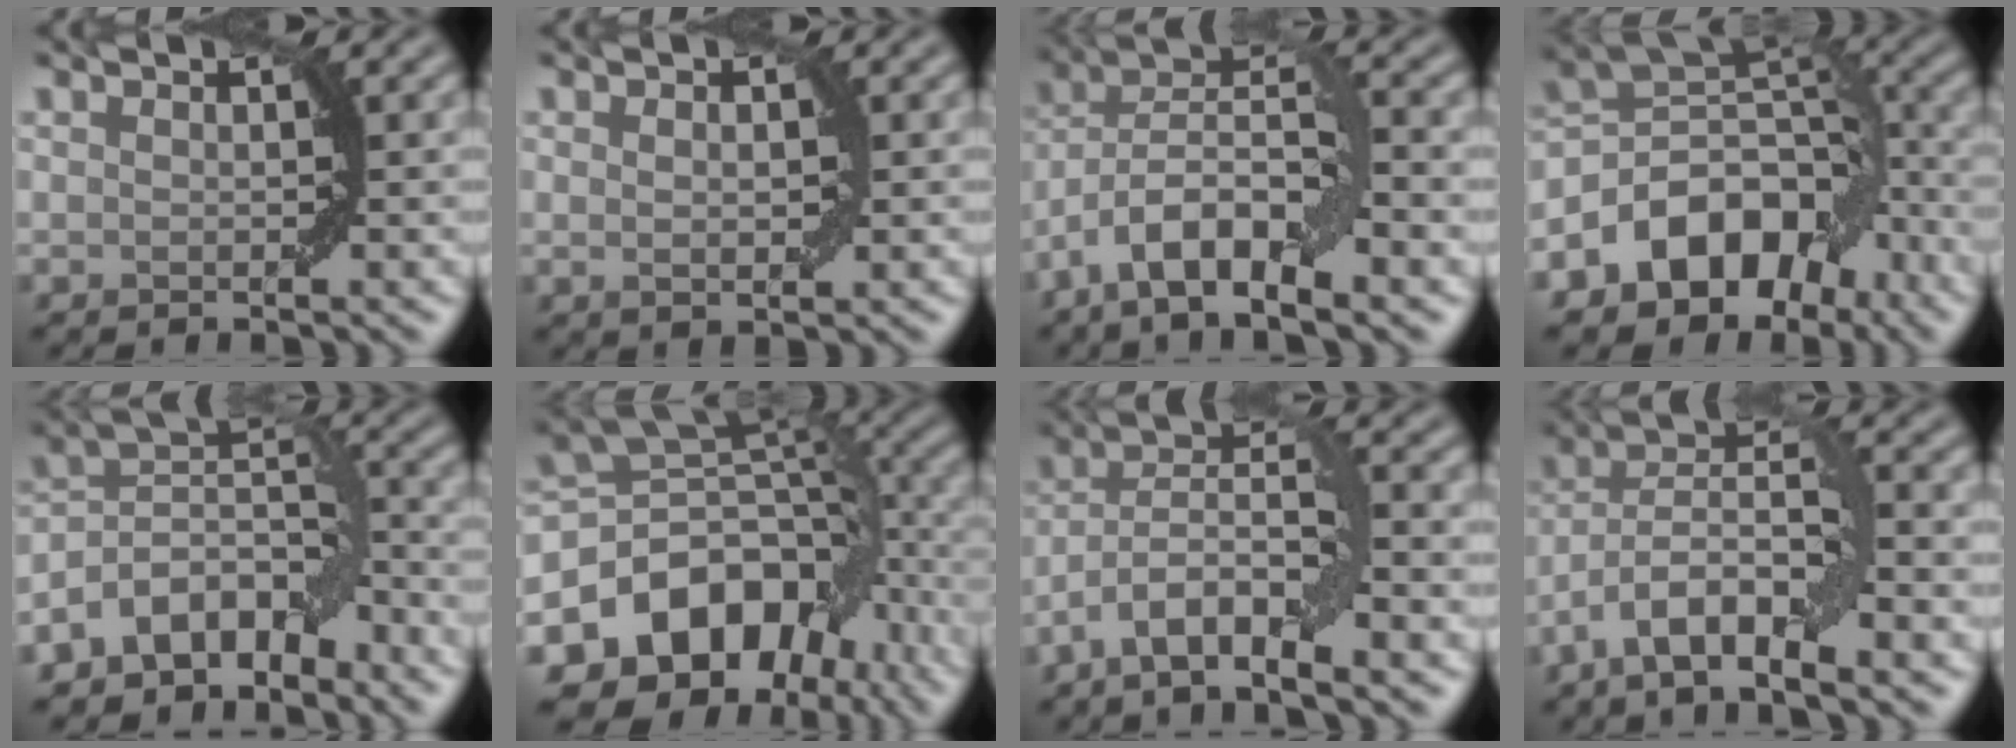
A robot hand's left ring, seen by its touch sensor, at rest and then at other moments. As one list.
[{"total": 1.6, "force": [0.3, 0.8, 1.4], "torque": [-0.025, 0.001, 0.008]}, {"total": 8.6, "force": [-4.1, 2.9, 7.0], "torque": [-0.125, 0.015, -0.084]}, {"total": 9.7, "force": [-5.1, 6.6, 4.9], "torque": [-0.067, 0.010, -0.101]}, {"total": 8.0, "force": [-5.4, 4.3, 4.1], "torque": [-0.047, 0.010, -0.113]}, {"total": 13.6, "force": [-5.9, 9.7, 7.4], "torque": [-0.132, 0.002, -0.103]}, {"total": 6.9, "force": [-3.5, 1.8, 5.6], "torque": [-0.101, 0.013, -0.072]}, {"total": 7.6, "force": [-3.7, 2.3, 6.2], "torque": [-0.109, 0.015, -0.077]}]